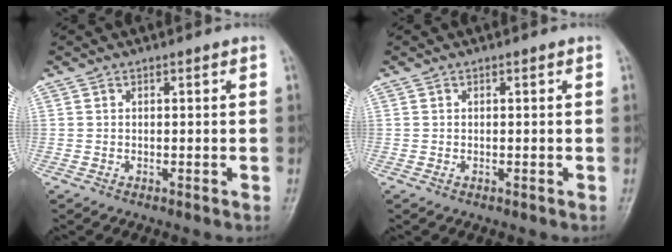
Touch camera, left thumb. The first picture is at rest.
{"total": 0.7, "force": [0.1, 0.3, 0.6], "torque": [-0.013, 0.002, 0.003]}